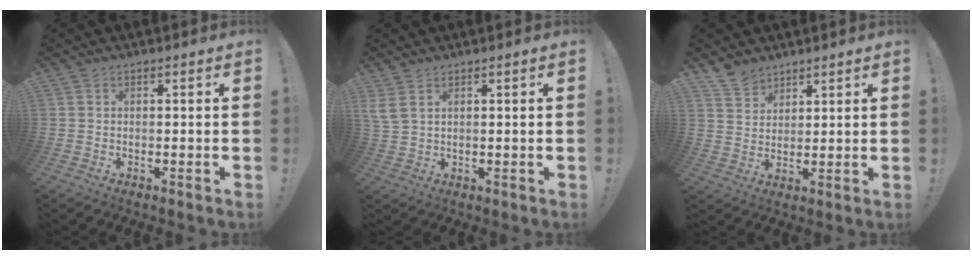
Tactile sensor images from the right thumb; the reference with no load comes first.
{"total": 4.0, "force": [2.3, 2.0, 2.6], "torque": [-0.052, -0.007, 0.042]}
{"total": 7.0, "force": [5.7, 3.9, 1.0], "torque": [-0.017, -0.040, 0.111]}